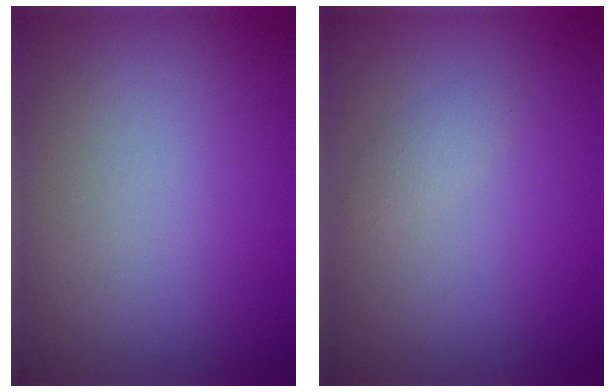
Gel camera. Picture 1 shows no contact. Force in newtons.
{"total": 1.0, "press": 1.0, "slide": 0.0}